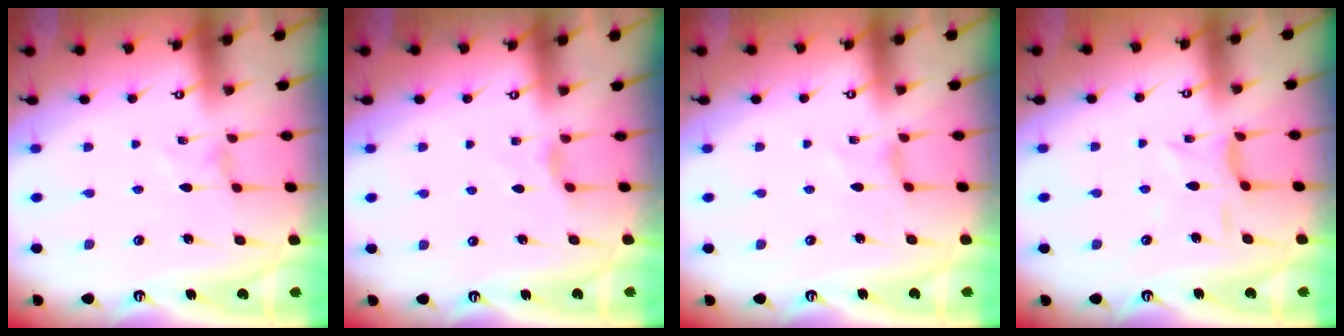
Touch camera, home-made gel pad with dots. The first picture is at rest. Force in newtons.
{"total": 1.9, "press": 1.8, "slide": 0.4}
{"total": 0.0}
{"total": 4.3, "press": 4.2, "slide": 0.9}